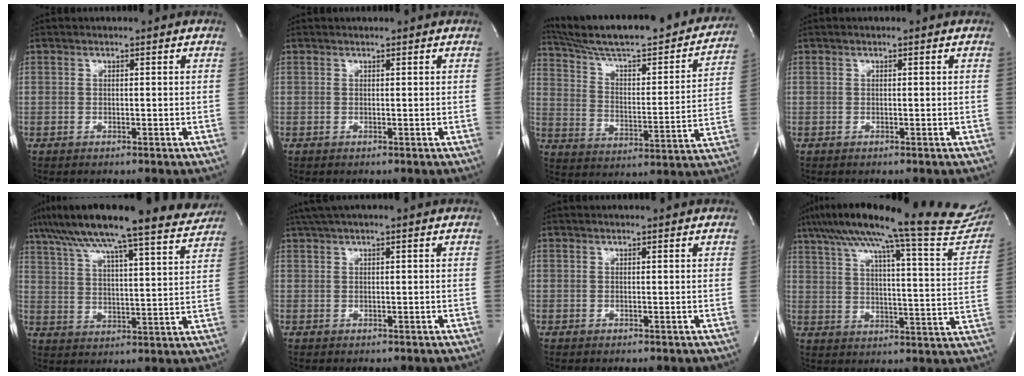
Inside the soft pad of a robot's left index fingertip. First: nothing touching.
{"total": 0.8, "force": [0.8, 0.0, 0.1], "torque": [-0.006, 0.009, 0.012]}
{"total": 28.9, "force": [25.4, 4.1, 13.1], "torque": [-0.206, -0.036, 0.347]}
{"total": 0.0}
{"total": 22.2, "force": [18.9, 1.6, 11.4], "torque": [-0.188, 0.003, 0.261]}
{"total": 2.9, "force": [2.1, -0.5, 1.9], "torque": [-0.039, 0.022, 0.045]}
{"total": 1.7, "force": [1.6, 0.0, 0.5], "torque": [-0.010, 0.009, 0.018]}
{"total": 28.0, "force": [23.8, 1.7, 14.7], "torque": [-0.227, -0.040, 0.302]}